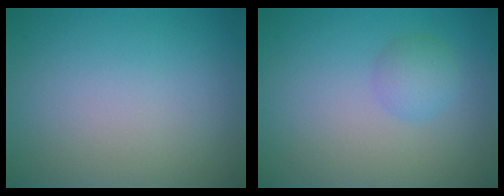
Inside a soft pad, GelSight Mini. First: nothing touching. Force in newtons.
{"total": 1.8, "press": 1.8, "slide": 0.1}